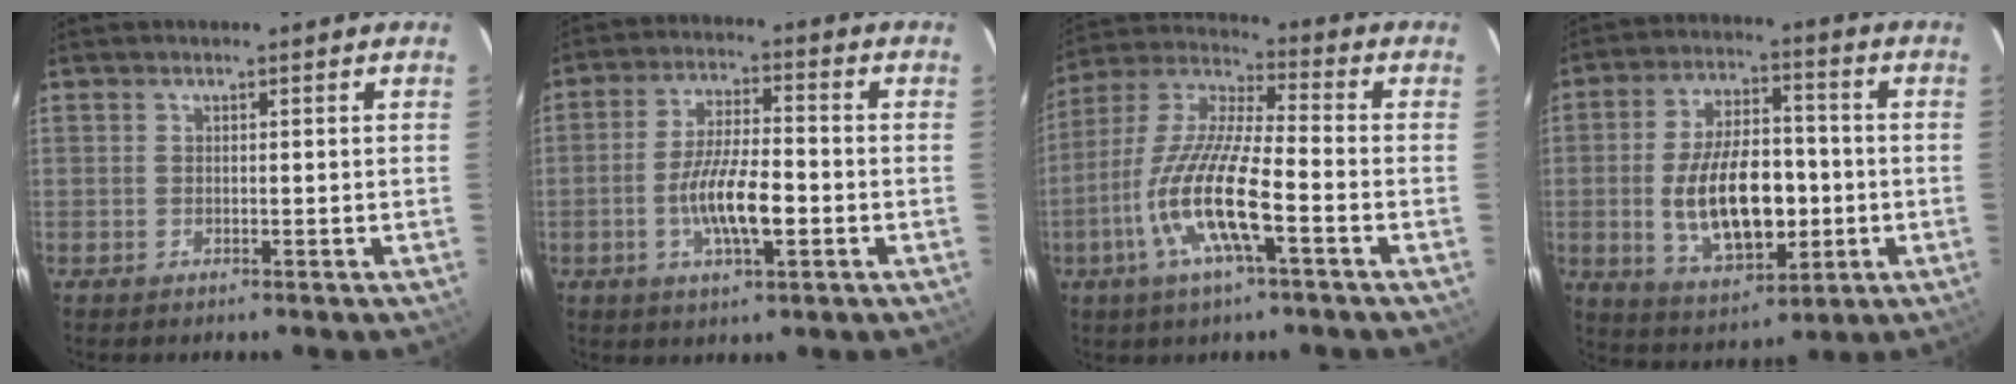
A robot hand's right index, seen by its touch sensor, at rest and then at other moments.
{"total": 9.8, "force": [-2.8, 2.6, 9.1], "torque": [-0.176, -0.002, -0.050]}
{"total": 14.9, "force": [-5.7, 2.6, 13.5], "torque": [-0.279, -0.011, -0.117]}
{"total": 16.0, "force": [-2.4, 8.4, 13.5], "torque": [-0.256, 0.002, -0.021]}